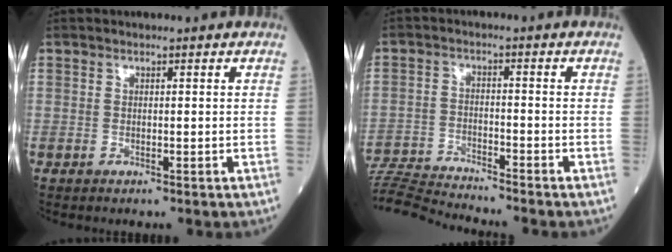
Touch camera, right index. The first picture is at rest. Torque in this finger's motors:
{"motor_torque": [-1.08, -0.70, -0.51, -0.07]}